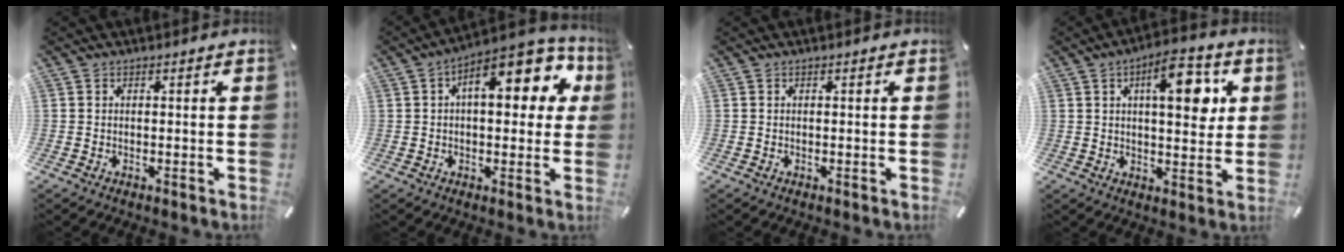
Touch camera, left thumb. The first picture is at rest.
{"total": 15.1, "force": [4.9, 7.2, 12.3], "torque": [-0.161, -0.019, 0.078]}
{"total": 0.0}
{"total": 12.4, "force": [4.8, 5.1, 10.2], "torque": [-0.138, -0.016, 0.072]}